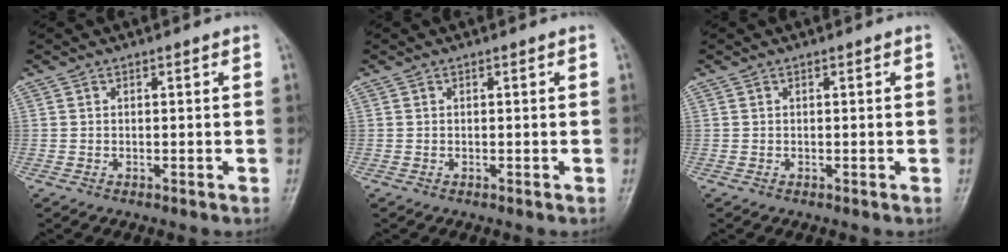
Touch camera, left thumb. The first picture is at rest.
{"total": 0.0}
{"total": 0.0}